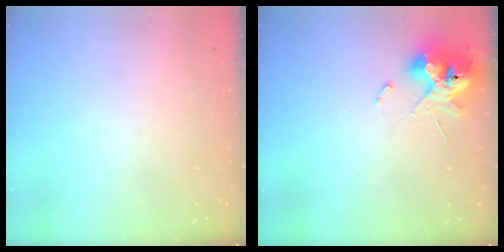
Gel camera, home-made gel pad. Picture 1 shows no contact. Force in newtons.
{"total": 11.4, "press": 11.4, "slide": 1.1}